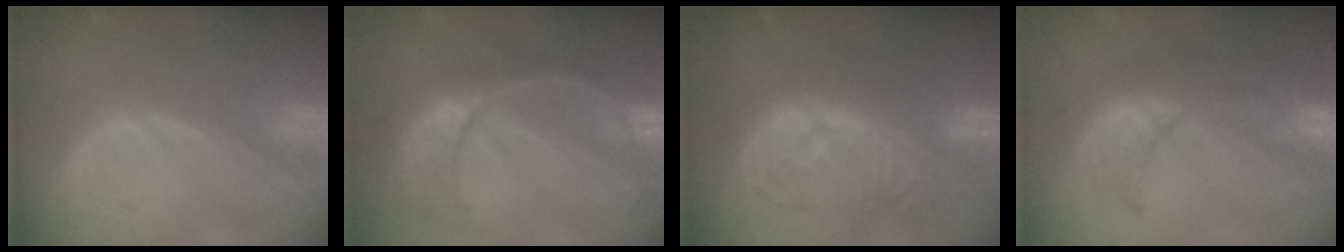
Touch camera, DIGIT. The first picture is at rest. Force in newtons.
{"total": 10.9, "press": 9.3, "slide": 5.7}
{"total": 10.6, "press": 9.4, "slide": 4.8}
{"total": 10.4, "press": 9.2, "slide": 5.0}